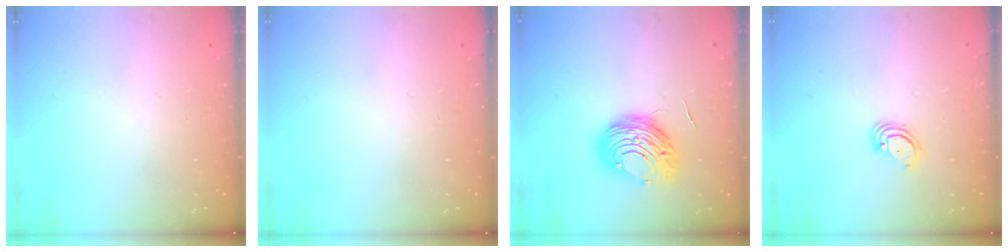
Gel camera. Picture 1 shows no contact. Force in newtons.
{"total": 0.0}
{"total": 11.3, "press": 11.2, "slide": 1.2}
{"total": 2.9, "press": 2.9, "slide": 0.2}